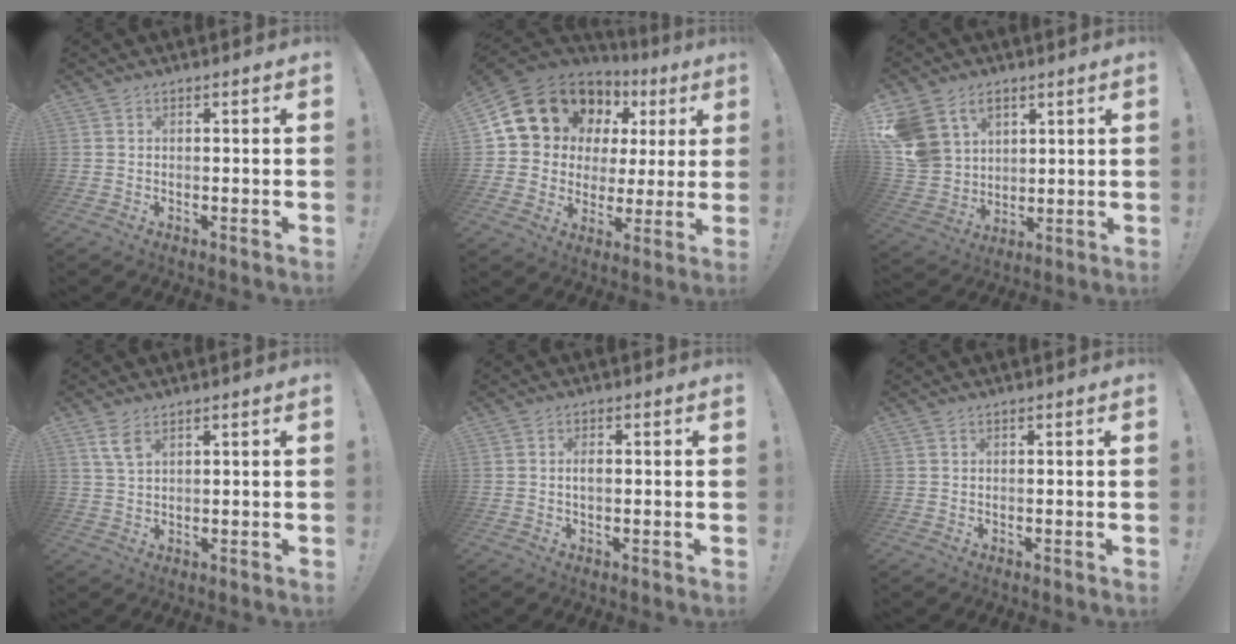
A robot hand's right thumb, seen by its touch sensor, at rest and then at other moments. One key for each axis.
{"total": 15.0, "fx": 9.4, "fy": 10.4, "fz": 5.2, "tx": -0.084, "ty": -0.066, "tz": 0.196}
{"total": 13.1, "fx": 6.4, "fy": 10.1, "fz": 5.3, "tx": -0.103, "ty": -0.037, "tz": 0.132}
{"total": 4.6, "fx": 2.8, "fy": 1.8, "fz": 3.3, "tx": -0.053, "ty": -0.011, "tz": 0.050}
{"total": 1.6, "fx": -0.2, "fy": 0.6, "fz": 1.5, "tx": -0.021, "ty": 0.001, "tz": -0.006}
{"total": 0.0}